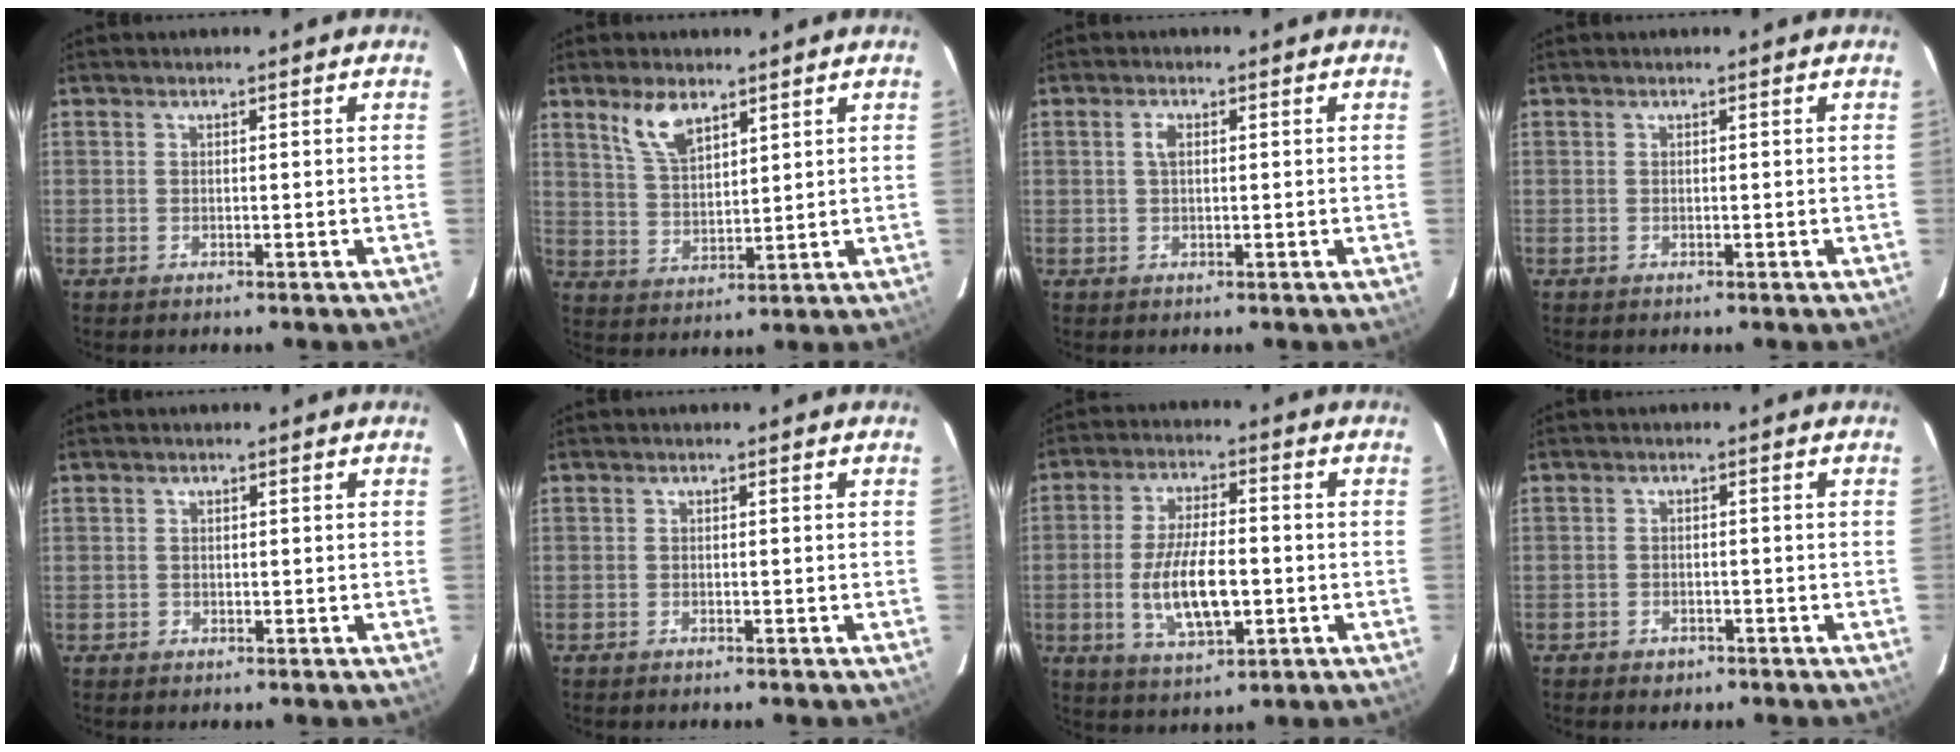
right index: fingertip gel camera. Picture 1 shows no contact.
{"total": 7.1, "force": [4.7, 3.0, 4.4], "torque": [-0.083, 0.006, 0.099]}
{"total": 1.7, "force": [0.4, 0.9, 1.4], "torque": [-0.029, 0.005, 0.006]}
{"total": 0.0}
{"total": 1.0, "force": [-0.1, 1.0, -0.1], "torque": [0.002, 0.003, -0.001]}
{"total": 0.0}
{"total": 10.3, "force": [-2.0, 4.3, 9.2], "torque": [-0.178, -0.008, -0.029]}
{"total": 2.3, "force": [-1.5, 1.7, 0.5], "torque": [-0.015, 0.002, -0.020]}